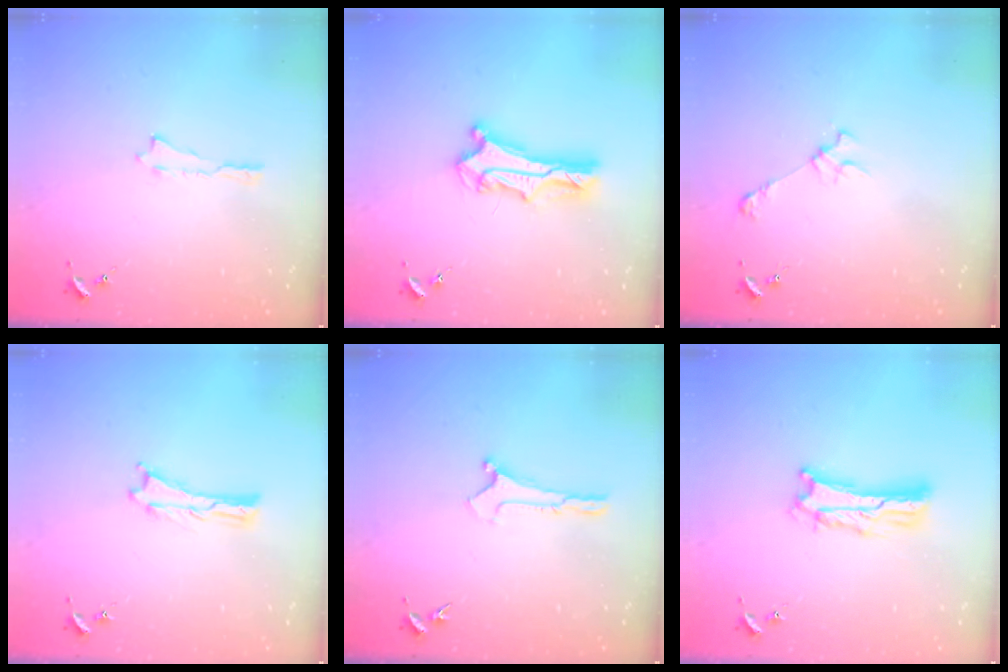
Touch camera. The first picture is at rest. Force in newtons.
{"total": 6.6, "press": 6.6, "slide": 0.5}
{"total": 2.4, "press": 2.4, "slide": 0.3}
{"total": 0.0}
{"total": 0.0}
{"total": 5.1, "press": 5.1, "slide": 0.5}